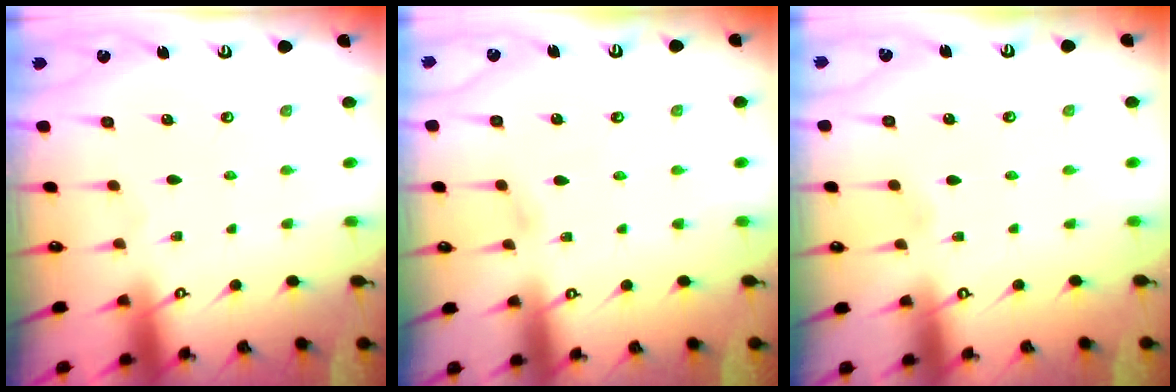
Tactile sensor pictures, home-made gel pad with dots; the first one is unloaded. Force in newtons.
{"total": 4.2, "press": 4.2, "slide": 0.5}
{"total": 2.0, "press": 2.0, "slide": 0.3}